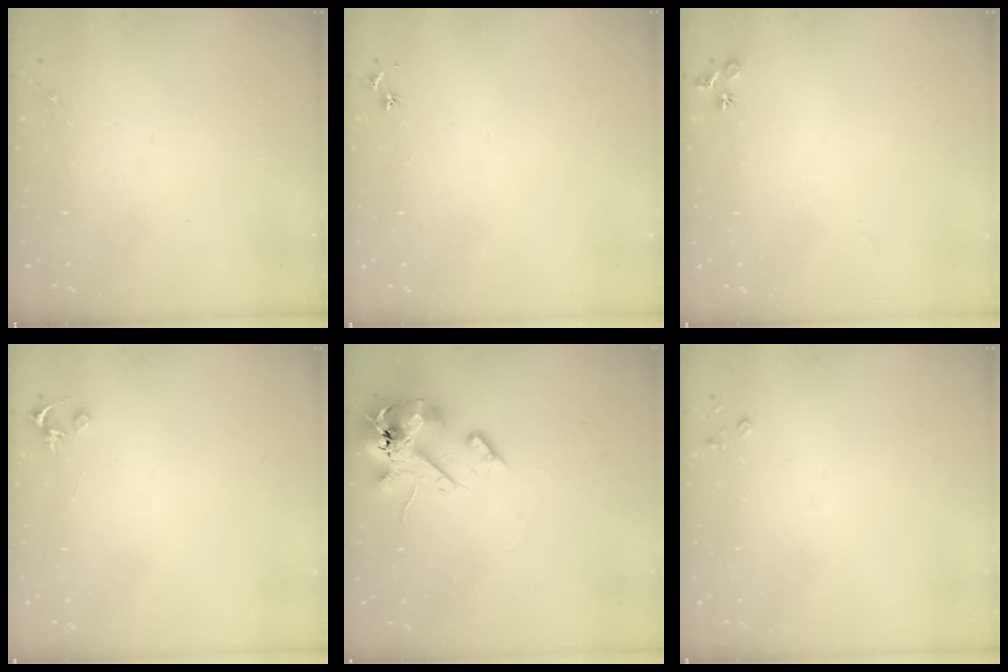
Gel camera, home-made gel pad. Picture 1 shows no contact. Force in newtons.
{"total": 3.0, "press": 2.9, "slide": 0.4}
{"total": 6.6, "press": 6.6, "slide": 0.6}
{"total": 3.2, "press": 3.2, "slide": 0.3}
{"total": 16.8, "press": 16.5, "slide": 2.9}
{"total": 2.2, "press": 2.2, "slide": 0.3}